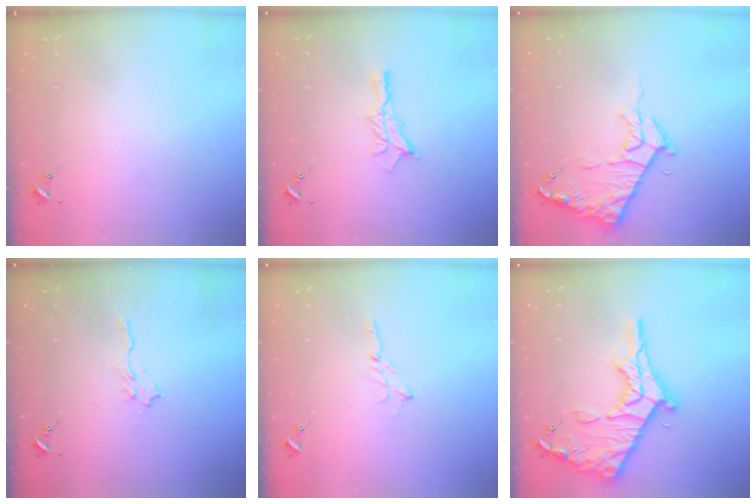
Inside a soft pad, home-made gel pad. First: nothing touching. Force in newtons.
{"total": 9.5, "press": 9.5, "slide": 0.4}
{"total": 12.0, "press": 12.0, "slide": 1.2}
{"total": 5.8, "press": 5.7, "slide": 0.6}
{"total": 2.0, "press": 2.0, "slide": 0.2}
{"total": 21.0, "press": 20.9, "slide": 1.8}